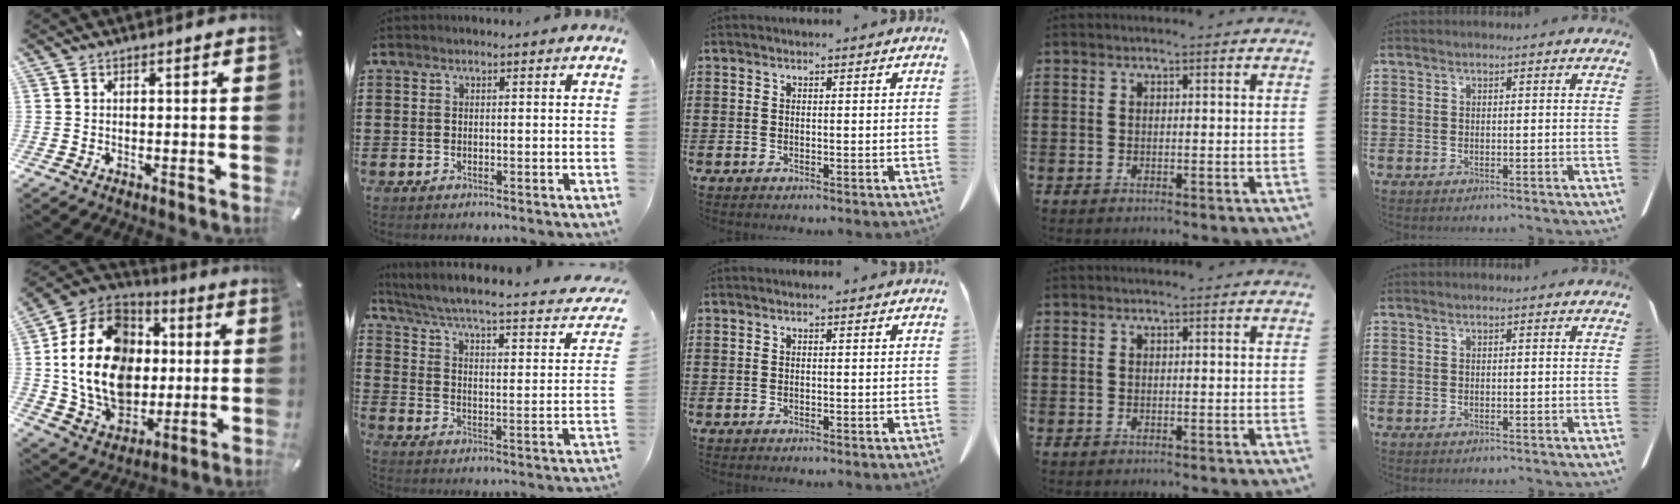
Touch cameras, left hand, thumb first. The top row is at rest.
{"thumb": {"total": 21.8, "force": [1.1, 17.5, 13.0], "torque": [-0.272, -0.003, 0.026]}, "index": {"total": 3.8, "force": [2.0, 0.1, 3.2], "torque": [-0.074, -0.029, 0.022]}}